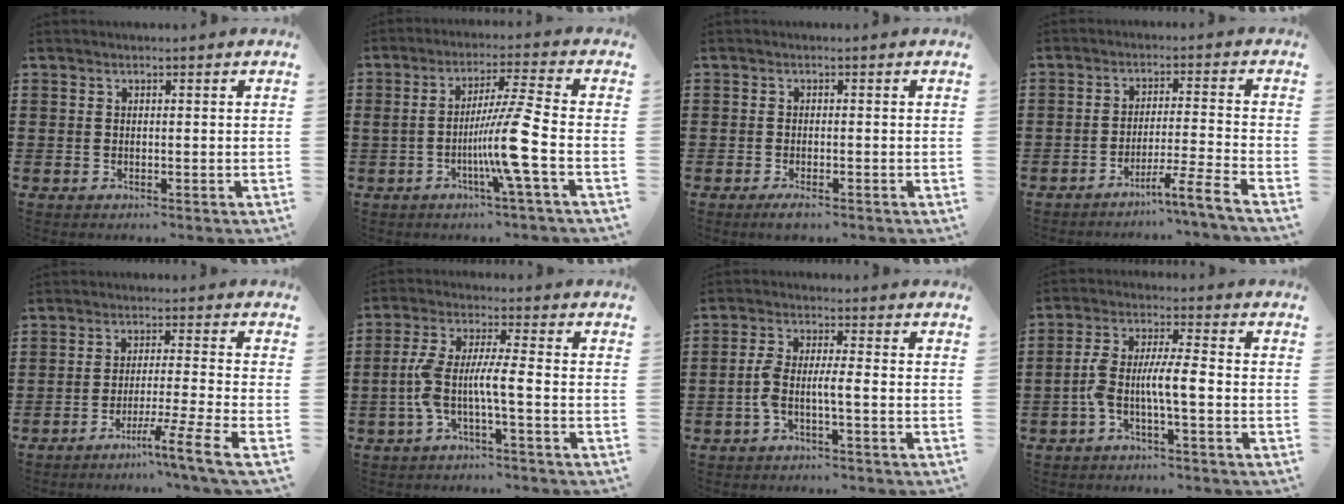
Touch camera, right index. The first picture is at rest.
{"total": 9.3, "force": [-2.9, -1.1, 8.8], "torque": [-0.165, -0.011, -0.061]}
{"total": 1.4, "force": [-1.0, 0.2, 0.9], "torque": [-0.017, -0.002, -0.019]}
{"total": 5.3, "force": [-4.4, -1.4, 2.6], "torque": [-0.040, -0.017, -0.084]}
{"total": 6.1, "force": [-4.2, -1.6, 4.1], "torque": [-0.067, -0.015, -0.080]}
{"total": 6.5, "force": [-2.3, 0.8, 6.0], "torque": [-0.144, -0.010, -0.056]}
{"total": 4.0, "force": [-1.6, 0.6, 3.6], "torque": [-0.093, -0.011, -0.040]}
{"total": 6.4, "force": [-2.0, 1.4, 5.9], "torque": [-0.133, -0.005, -0.046]}